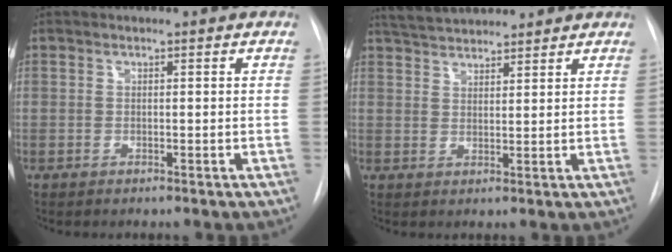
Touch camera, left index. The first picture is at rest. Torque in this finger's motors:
{"motor_torque": [0.09, -0.60, 0.33, 0.08]}